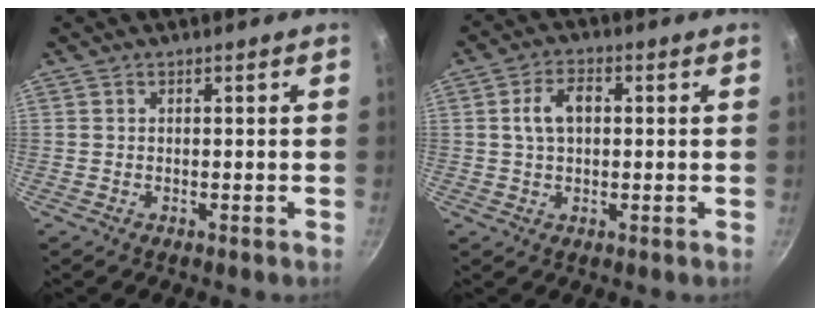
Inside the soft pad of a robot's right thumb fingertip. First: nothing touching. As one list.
[{"total": 5.8, "force": [0.9, 3.7, 4.4], "torque": [-0.067, 0.015, 0.011]}]